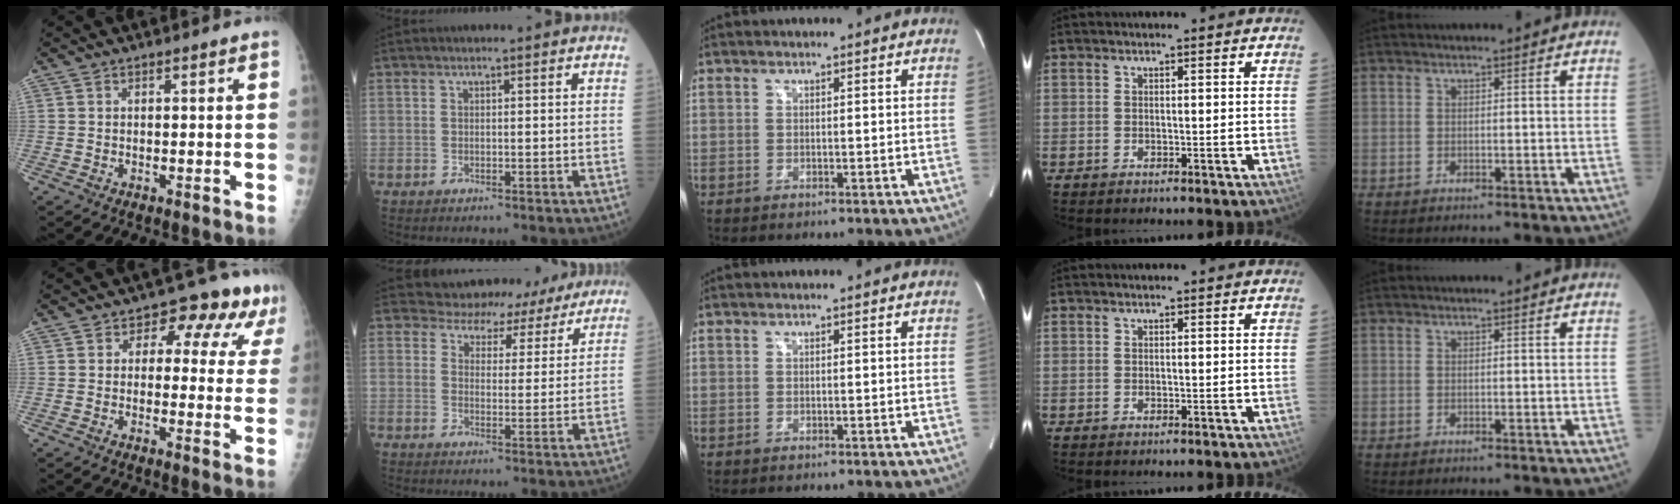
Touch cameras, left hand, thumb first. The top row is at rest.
{"thumb": {"total": 10.2, "force": [5.6, 6.4, 5.7], "torque": [-0.013, -0.016, 0.049]}, "index": {"total": 10.4, "force": [9.9, 3.3, 0.0], "torque": [0.022, 0.002, 0.110]}}